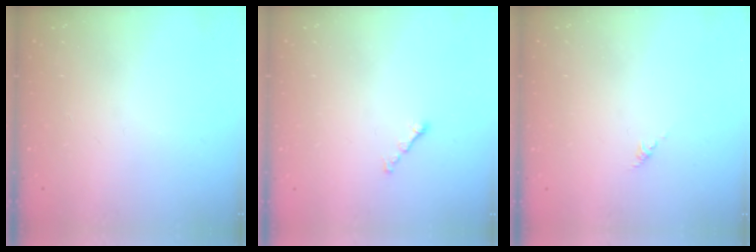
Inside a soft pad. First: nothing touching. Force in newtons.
{"total": 0.8, "press": 0.7, "slide": 0.4}
{"total": 0.6, "press": 0.4, "slide": 0.4}